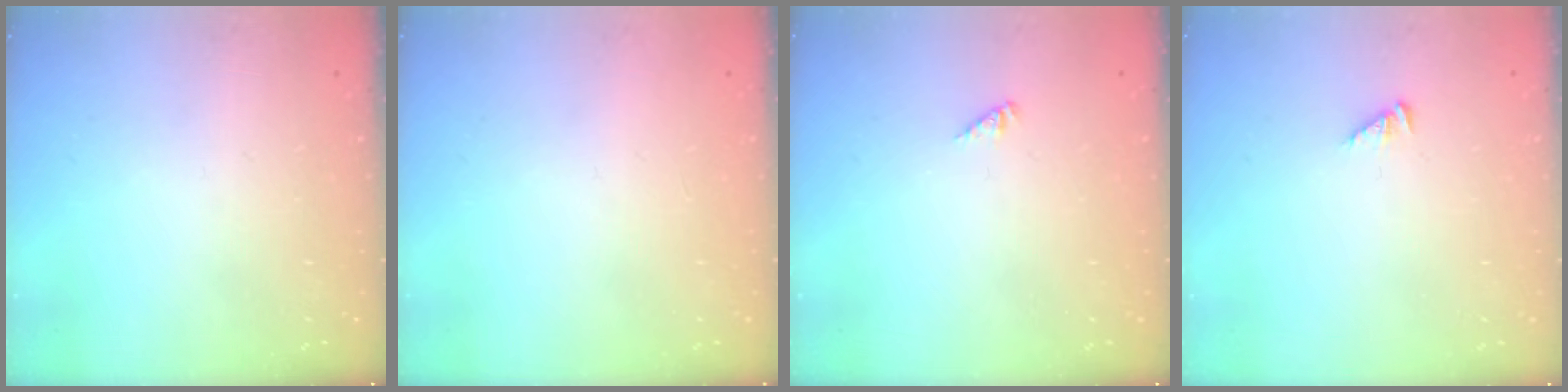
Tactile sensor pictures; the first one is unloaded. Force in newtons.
{"total": 0.0}
{"total": 0.0}
{"total": 2.5, "press": 2.5, "slide": 0.4}